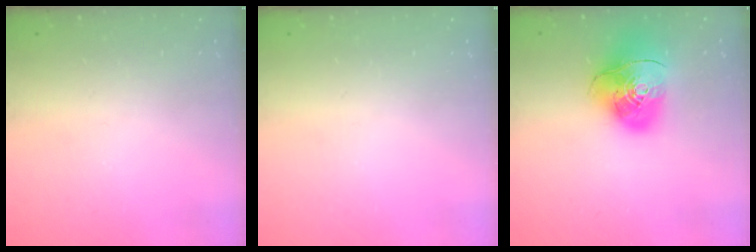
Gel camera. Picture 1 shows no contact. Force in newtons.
{"total": 0.0}
{"total": 14.0, "press": 13.9, "slide": 1.8}